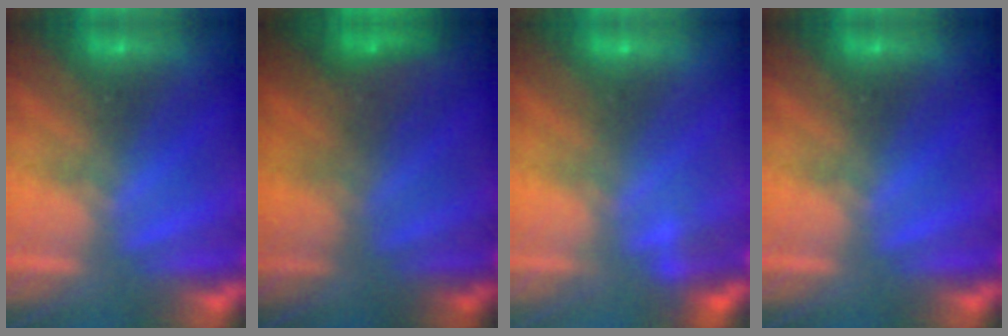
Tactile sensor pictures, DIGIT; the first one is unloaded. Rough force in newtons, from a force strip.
{"total": 4.7}
{"total": 2.2}
{"total": 0.0}